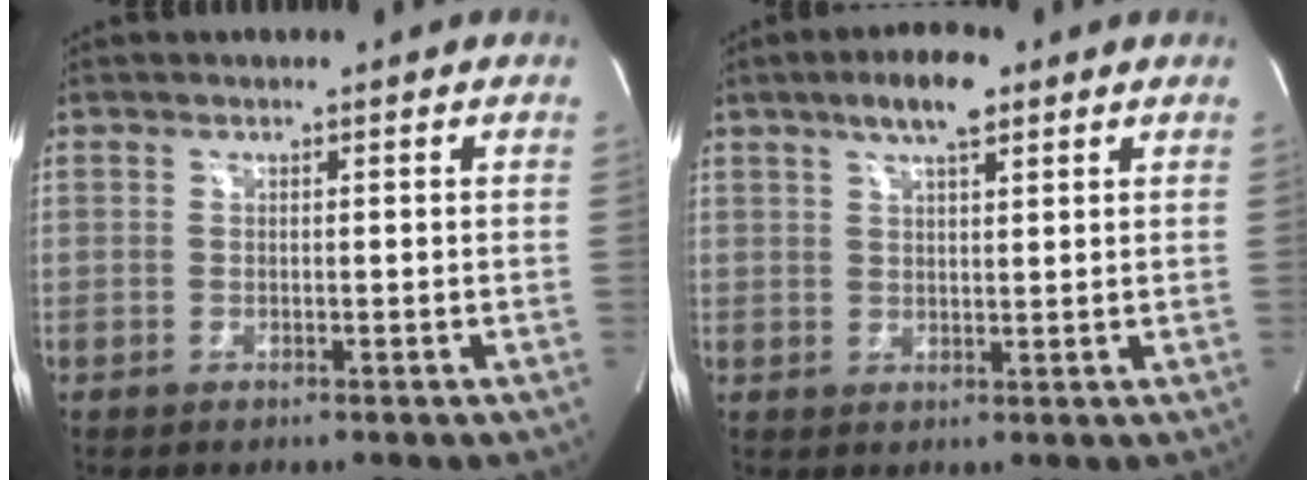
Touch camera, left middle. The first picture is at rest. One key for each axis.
{"total": 6.0, "fx": 3.8, "fy": 1.5, "fz": 4.4, "tx": -0.082, "ty": 0.009, "tz": 0.063}